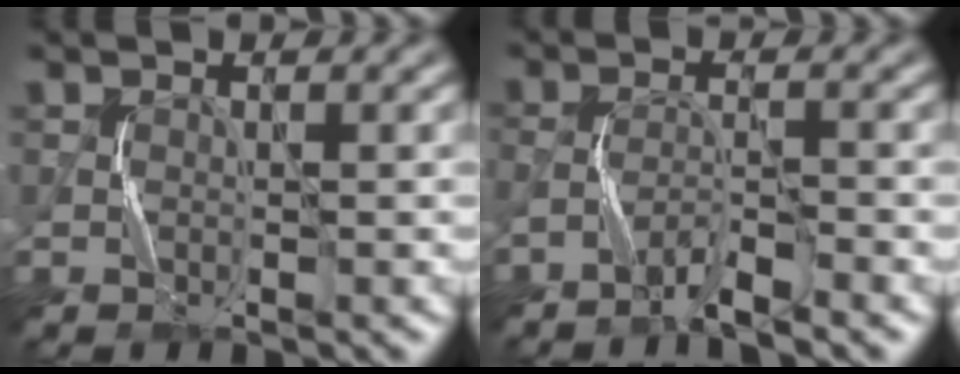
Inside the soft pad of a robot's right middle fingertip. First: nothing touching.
{"total": 2.7, "force": [-2.1, 0.2, 1.7], "torque": [-0.034, 0.006, -0.048]}